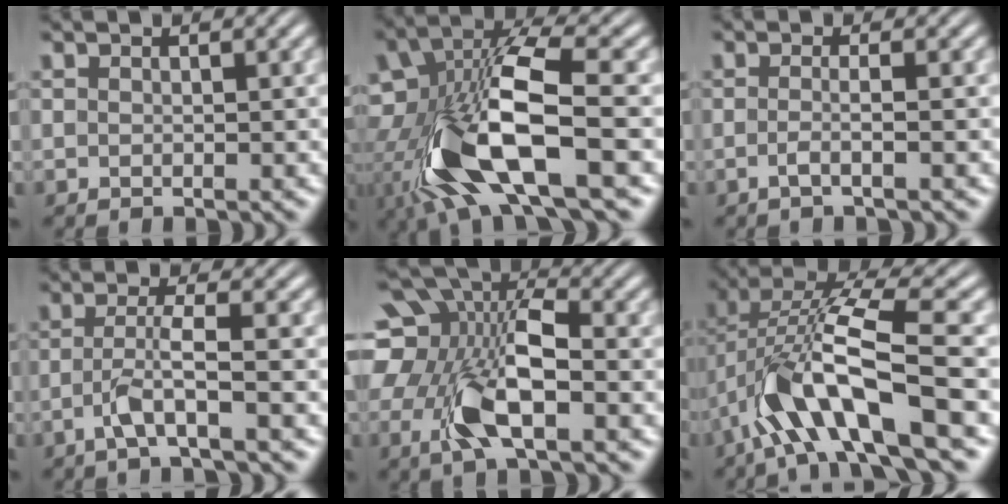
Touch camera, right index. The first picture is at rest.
{"total": 10.9, "force": [-1.5, 5.7, 9.1], "torque": [-0.196, -0.024, -0.014]}
{"total": 1.9, "force": [-1.3, -0.5, 1.3], "torque": [-0.033, -0.011, -0.020]}
{"total": 3.0, "force": [-1.7, -0.4, 2.4], "torque": [-0.051, -0.003, -0.028]}
{"total": 9.7, "force": [0.3, 6.7, 7.1], "torque": [-0.153, -0.017, 0.004]}
{"total": 7.1, "force": [-1.1, 2.8, 6.4], "torque": [-0.140, -0.013, -0.011]}